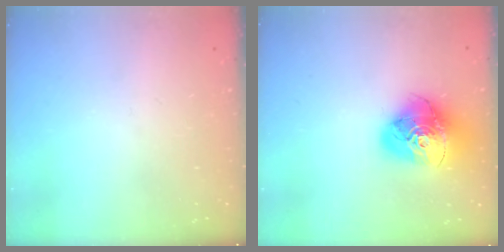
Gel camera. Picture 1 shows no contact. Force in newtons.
{"total": 18.4, "press": 18.3, "slide": 2.1}